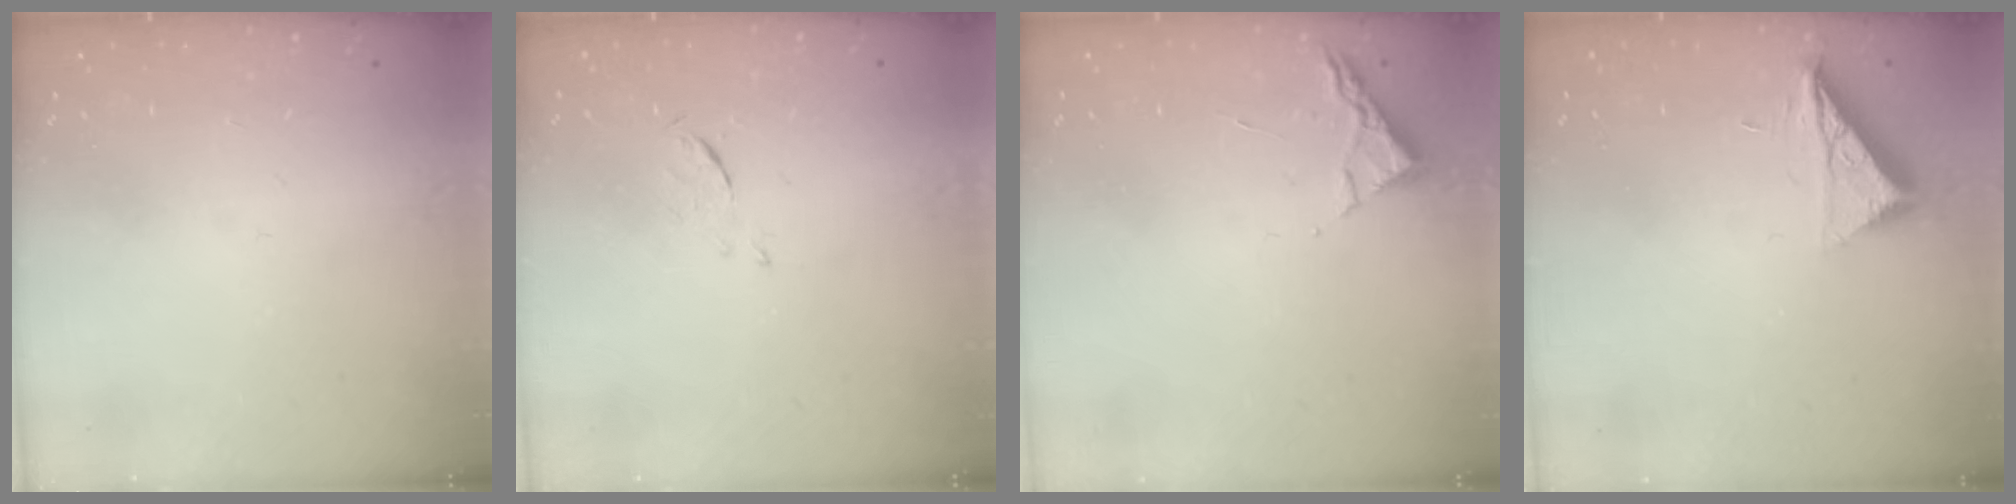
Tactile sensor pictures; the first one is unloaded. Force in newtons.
{"total": 5.2, "press": 5.1, "slide": 0.8}
{"total": 3.0, "press": 2.9, "slide": 0.4}
{"total": 7.7, "press": 7.7, "slide": 0.3}